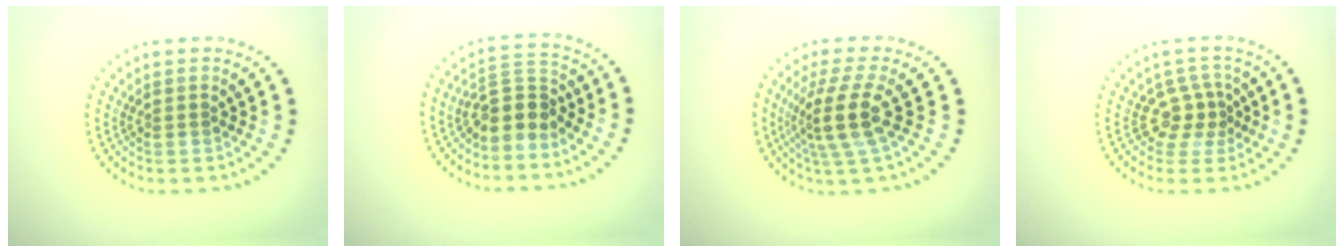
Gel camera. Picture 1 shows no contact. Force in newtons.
{"total": 3.5, "press": 3.1, "slide": 1.7}
{"total": 4.3, "press": 3.3, "slide": 2.8}
{"total": 2.4, "press": 1.7, "slide": 1.8}